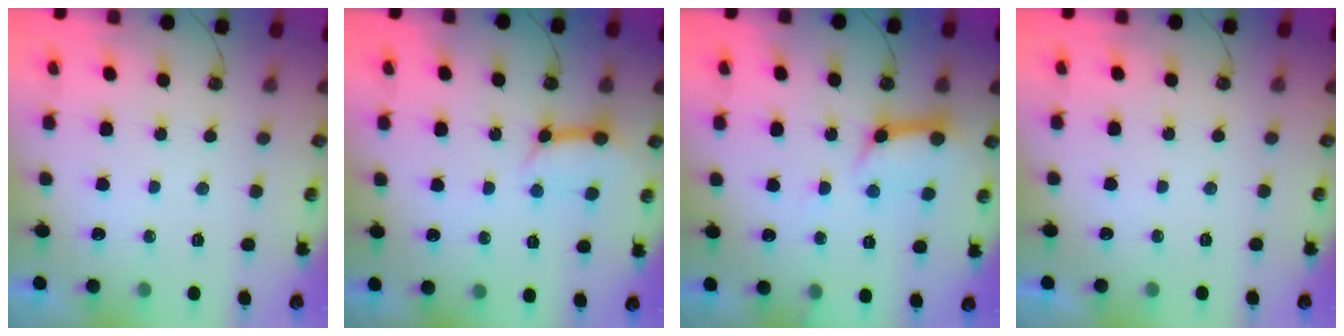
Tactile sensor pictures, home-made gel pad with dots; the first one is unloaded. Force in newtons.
{"total": 9.6, "press": 9.5, "slide": 1.2}
{"total": 10.1, "press": 10.1, "slide": 1.2}
{"total": 0.0}